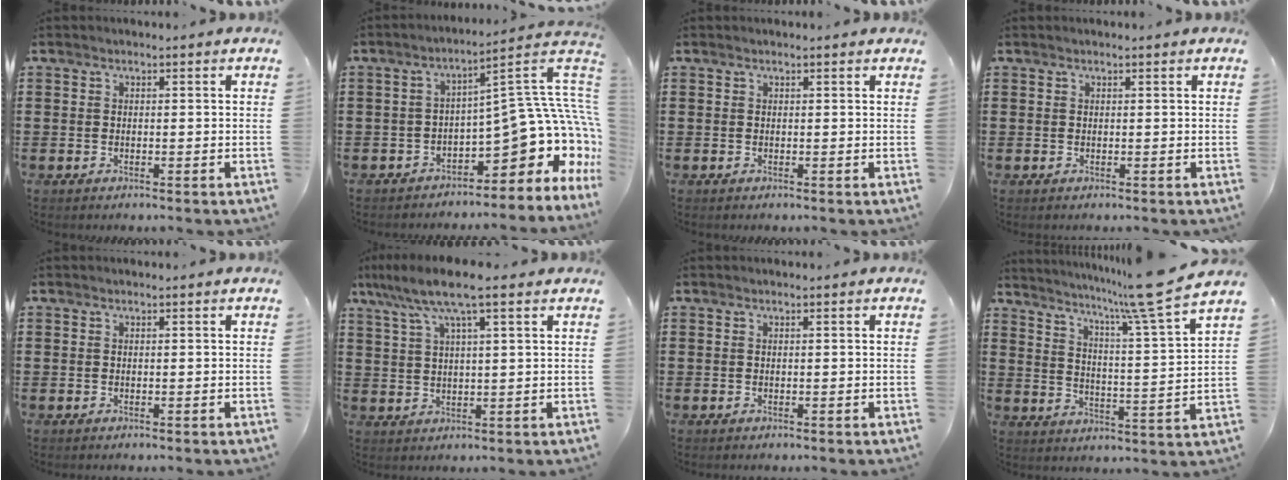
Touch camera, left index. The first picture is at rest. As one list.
[{"total": 10.4, "force": [-1.7, 3.5, 9.6], "torque": [-0.137, -0.032, -0.035]}, {"total": 0.0}, {"total": 0.0}, {"total": 0.0}, {"total": 7.2, "force": [4.4, 0.7, 5.7], "torque": [-0.121, -0.004, 0.074]}, {"total": 0.0}, {"total": 10.1, "force": [8.6, -1.4, 5.1], "torque": [-0.107, -0.065, 0.131]}]